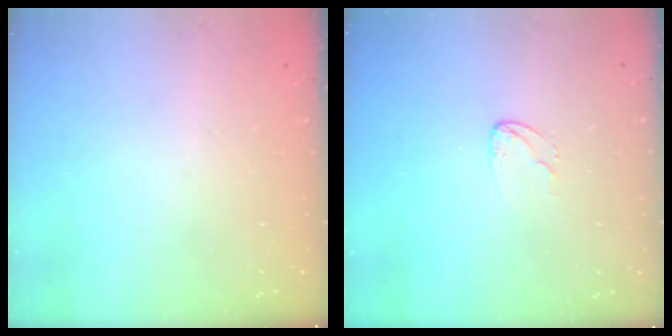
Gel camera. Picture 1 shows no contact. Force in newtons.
{"total": 3.9, "press": 3.9, "slide": 0.2}